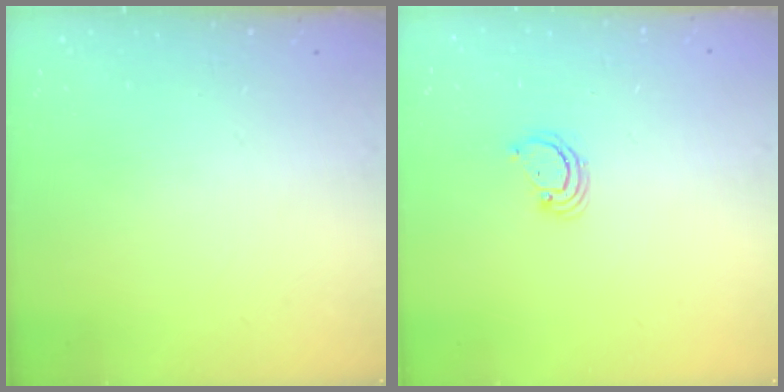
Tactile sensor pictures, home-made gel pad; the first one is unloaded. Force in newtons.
{"total": 2.7, "press": 2.7, "slide": 0.2}